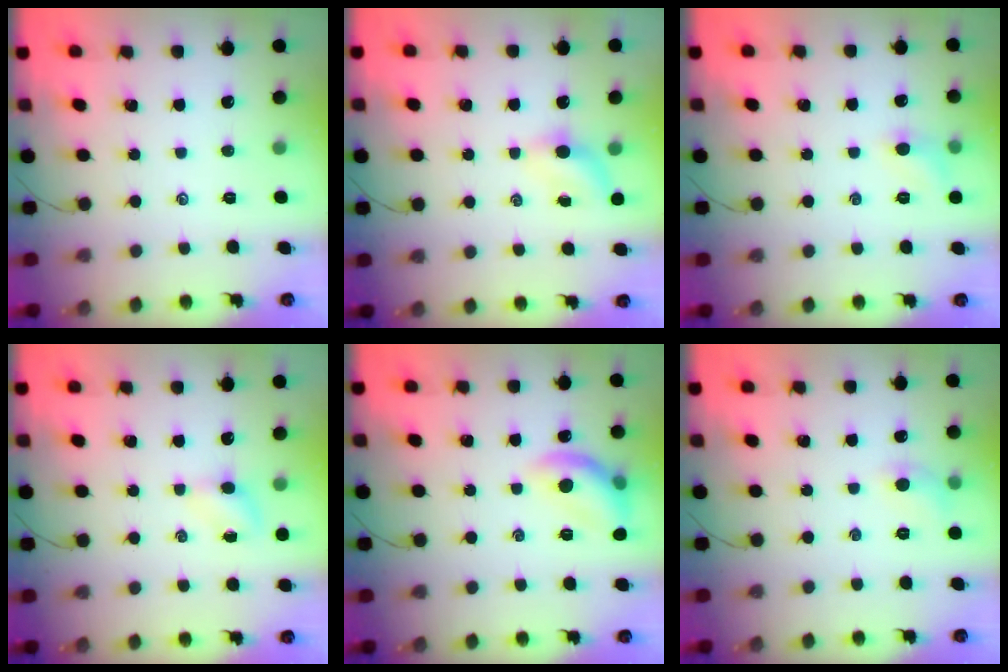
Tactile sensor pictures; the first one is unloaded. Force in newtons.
{"total": 5.8, "press": 5.7, "slide": 0.9}
{"total": 5.9, "press": 5.6, "slide": 1.7}
{"total": 4.0, "press": 3.8, "slide": 1.3}
{"total": 13.0, "press": 12.9, "slide": 0.9}
{"total": 5.9, "press": 5.7, "slide": 1.6}